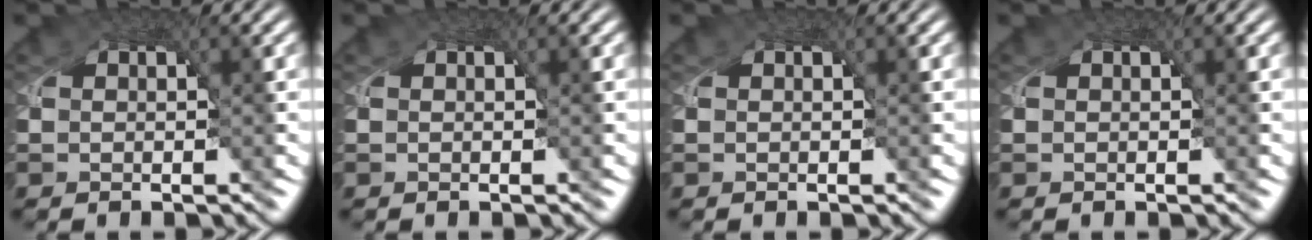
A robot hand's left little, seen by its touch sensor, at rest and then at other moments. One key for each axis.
{"total": 0.0}
{"total": 0.0}
{"total": 0.0}